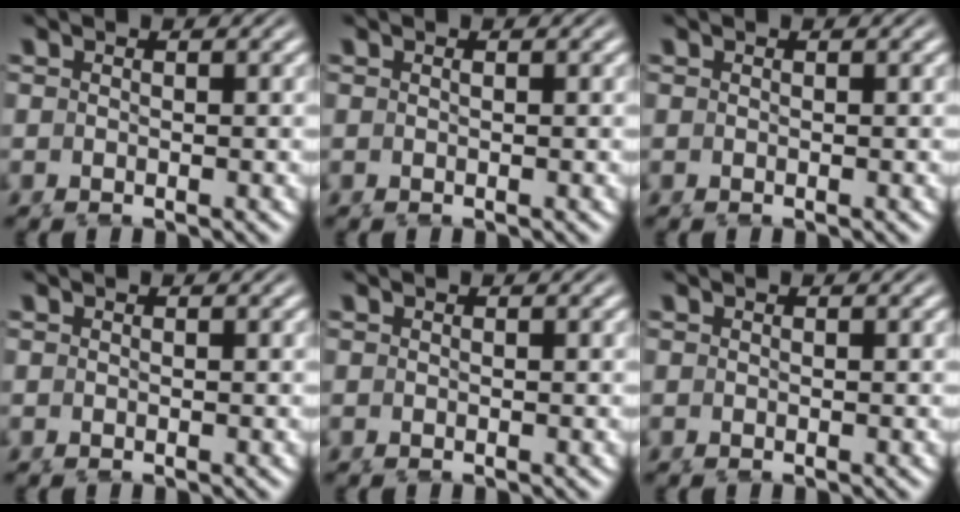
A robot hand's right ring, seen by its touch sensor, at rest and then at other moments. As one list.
[{"total": 0.0}, {"total": 0.0}, {"total": 0.0}, {"total": 0.0}, {"total": 0.0}]